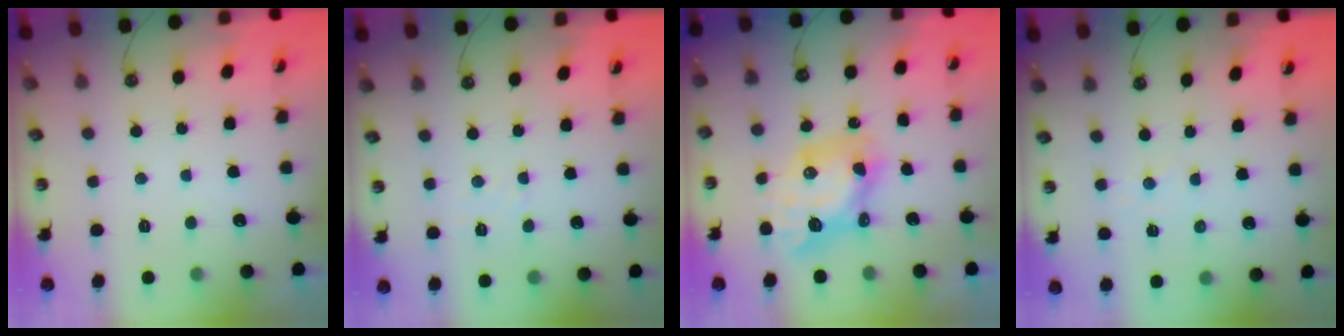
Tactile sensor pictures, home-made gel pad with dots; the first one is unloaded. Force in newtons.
{"total": 4.2, "press": 4.2, "slide": 0.4}
{"total": 10.7, "press": 10.6, "slide": 0.9}
{"total": 1.4, "press": 1.4, "slide": 0.2}